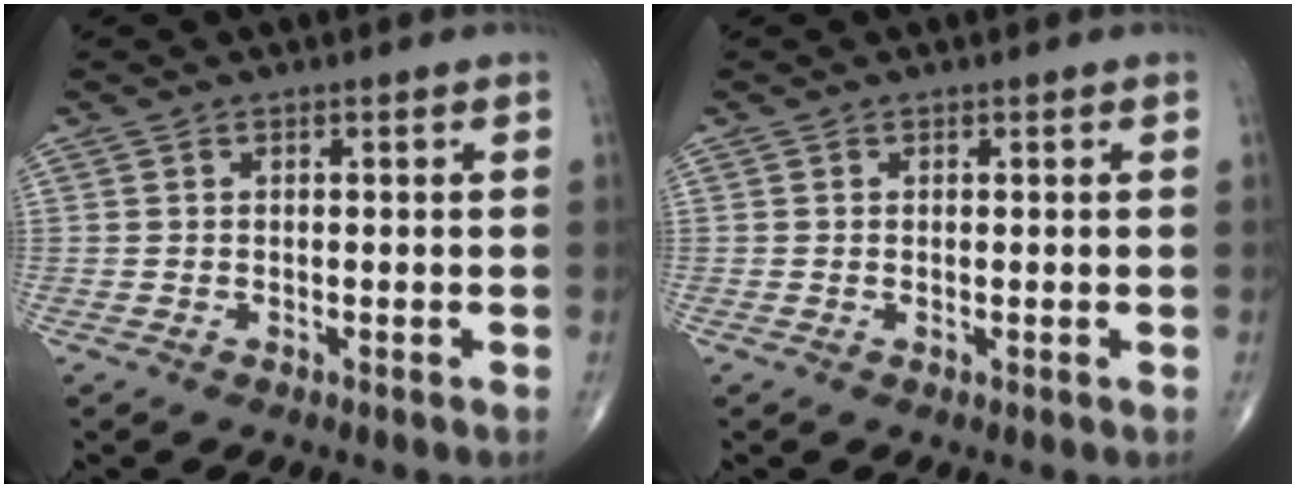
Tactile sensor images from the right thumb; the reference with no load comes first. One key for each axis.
{"total": 0.0}